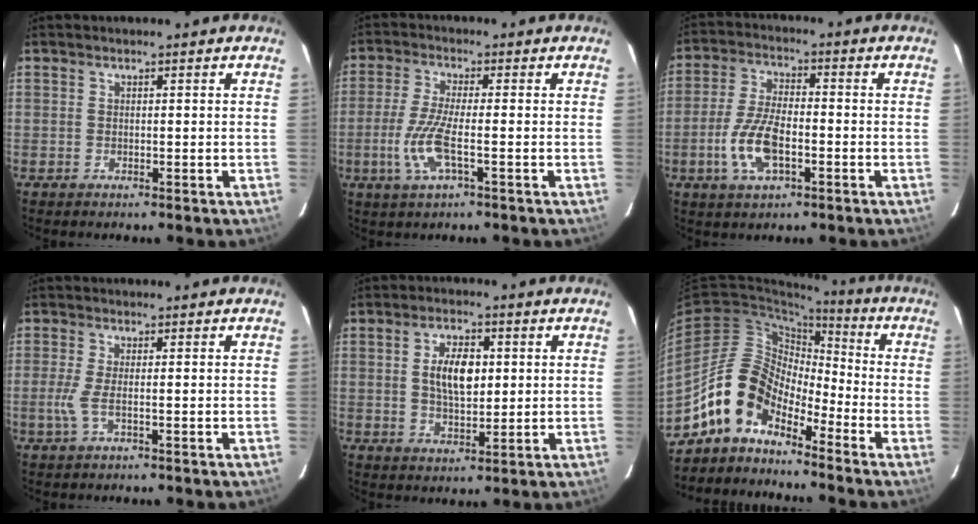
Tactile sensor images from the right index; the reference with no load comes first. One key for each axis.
{"total": 7.7, "fx": -2.4, "fy": 1.1, "fz": 7.3, "tx": -0.161, "ty": -0.009, "tz": -0.047}
{"total": 9.7, "fx": -3.2, "fy": 4.2, "fz": 8.2, "tx": -0.176, "ty": 0.000, "tz": -0.061}
{"total": 3.4, "fx": -0.7, "fy": 0.1, "fz": 3.3, "tx": -0.077, "ty": -0.003, "tz": -0.017}
{"total": 7.6, "fx": 1.3, "fy": 3.7, "fz": 6.5, "tx": -0.117, "ty": 0.007, "tz": 0.026}
{"total": 10.5, "fx": -8.0, "fy": 5.2, "fz": 4.4, "tx": -0.079, "ty": 0.033, "tz": -0.160}